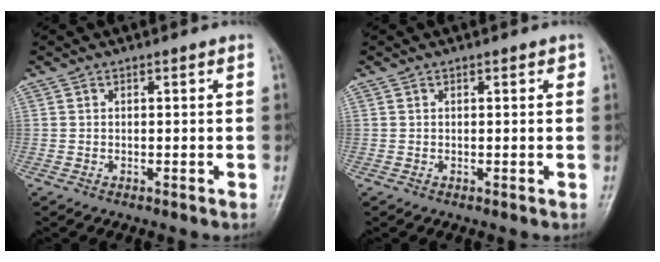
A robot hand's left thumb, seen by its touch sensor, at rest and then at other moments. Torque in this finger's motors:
{"motor_torque": [0.10, -0.09, -0.23, -0.21, 0.00]}